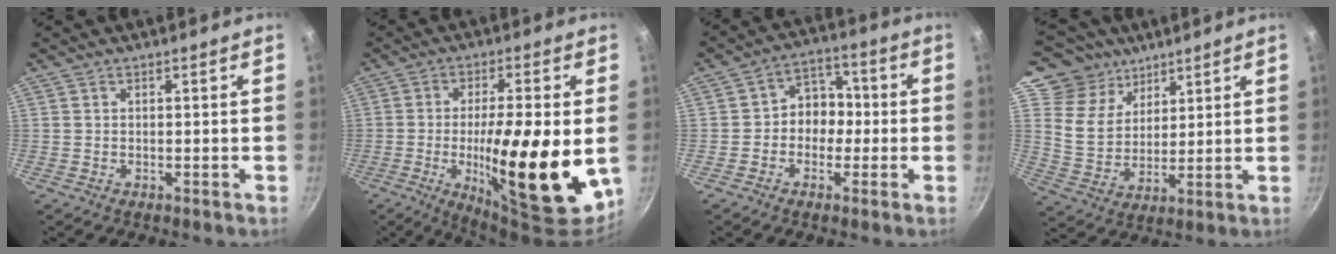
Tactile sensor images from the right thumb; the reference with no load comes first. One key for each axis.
{"total": 21.5, "fx": -3.0, "fy": 6.0, "fz": 20.5, "tx": -0.302, "ty": -0.003, "tz": -0.041}
{"total": 7.4, "fx": -0.9, "fy": 6.2, "fz": 3.9, "tx": -0.001, "ty": 0.028, "tz": -0.026}
{"total": 13.0, "fx": 8.3, "fy": 9.2, "fz": 3.9, "tx": -0.044, "ty": -0.041, "tz": 0.151}